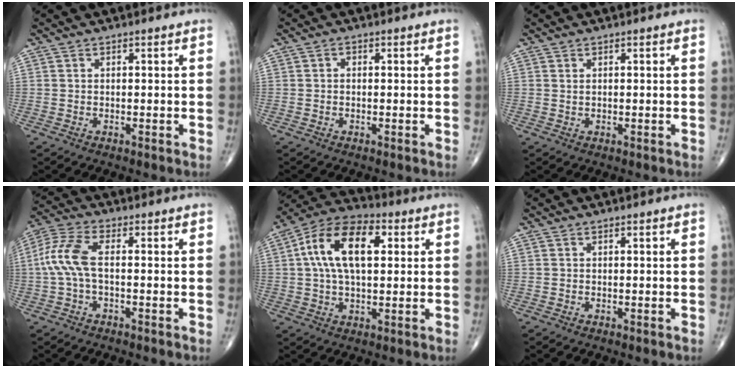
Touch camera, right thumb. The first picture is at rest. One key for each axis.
{"total": 0.8, "fx": 0.0, "fy": 0.5, "fz": 0.5, "tx": -0.006, "ty": 0.001, "tz": -0.002}
{"total": 0.5, "fx": 0.3, "fy": 0.3, "fz": 0.3, "tx": -0.005, "ty": -0.001, "tz": 0.006}
{"total": 7.9, "fx": -0.3, "fy": 3.3, "fz": 7.2, "tx": -0.181, "ty": 0.021, "tz": -0.011}
{"total": 15.3, "fx": 3.4, "fy": 8.1, "fz": 12.6, "tx": -0.225, "ty": 0.023, "tz": 0.054}
{"total": 0.0}